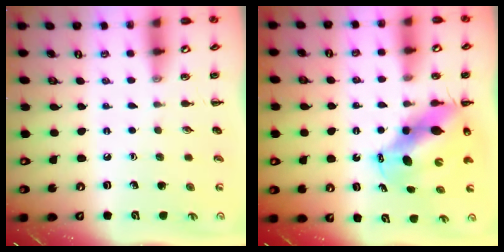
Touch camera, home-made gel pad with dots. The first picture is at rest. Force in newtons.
{"total": 10.6, "press": 10.2, "slide": 3.0}